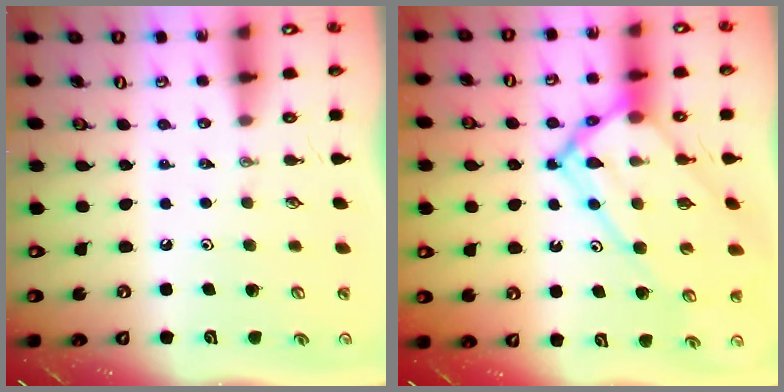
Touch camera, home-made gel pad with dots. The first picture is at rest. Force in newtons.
{"total": 17.2, "press": 17.1, "slide": 1.6}